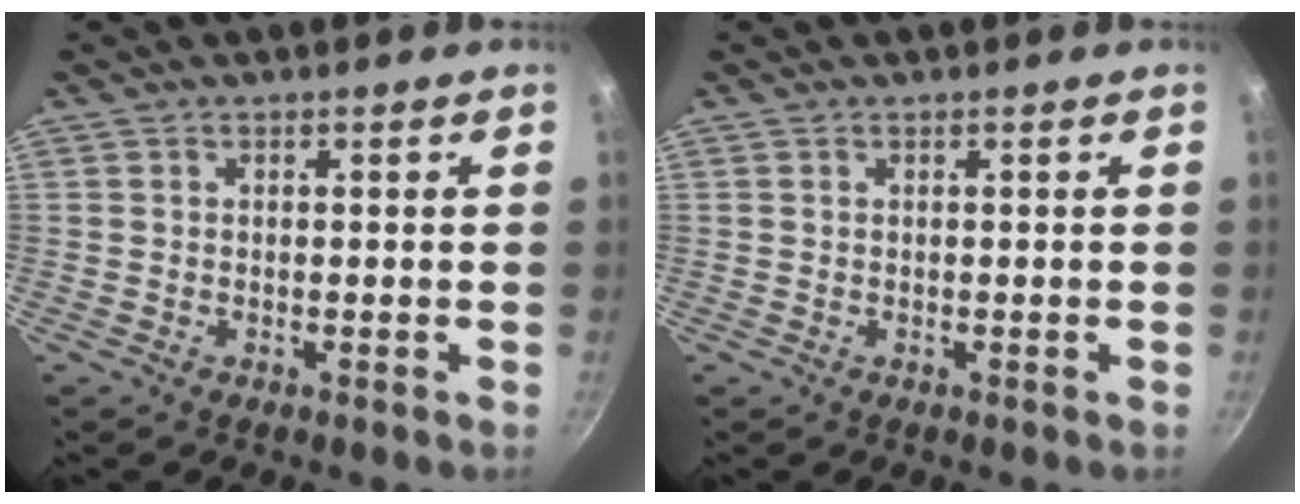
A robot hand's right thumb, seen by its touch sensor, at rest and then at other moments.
{"total": 0.0}